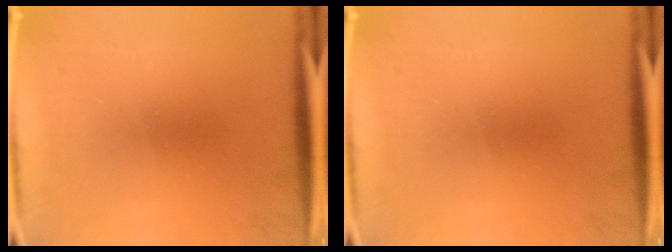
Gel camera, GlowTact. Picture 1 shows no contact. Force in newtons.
{"total": 0.0}